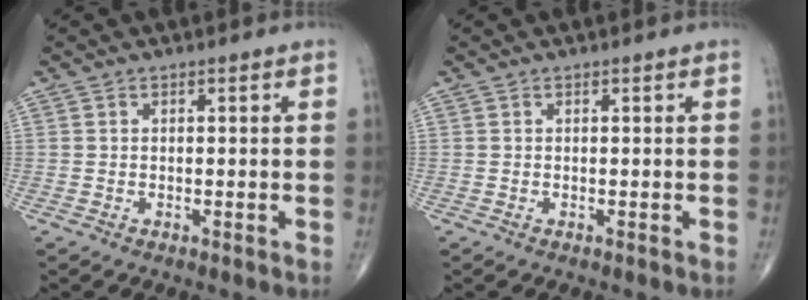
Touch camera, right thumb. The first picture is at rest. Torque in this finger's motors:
{"motor_torque": [0.00, 0.00, 0.00, 0.00, 0.01]}